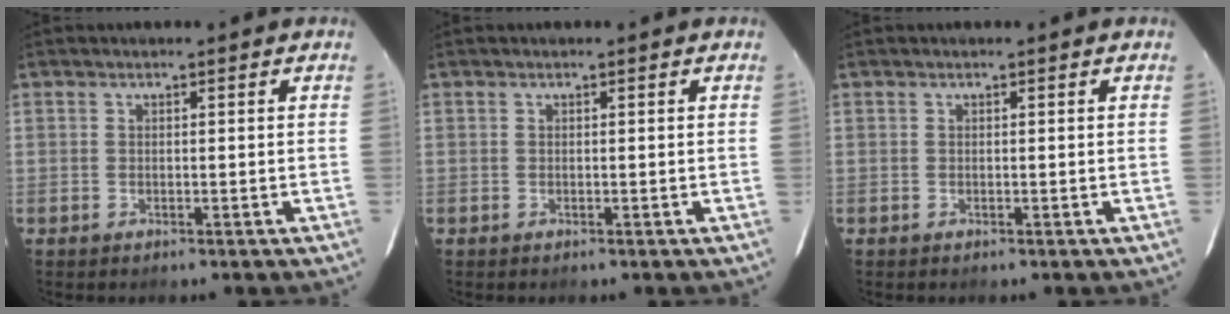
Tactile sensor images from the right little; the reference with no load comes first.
{"total": 0.0}
{"total": 0.0}